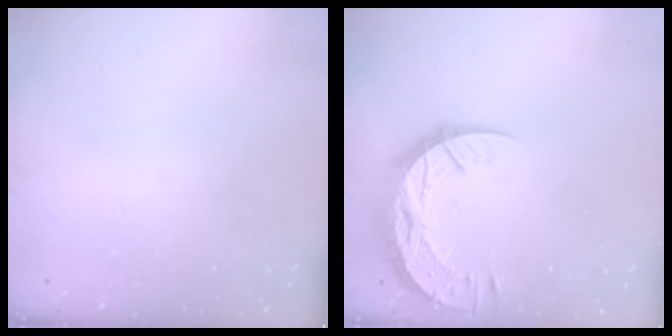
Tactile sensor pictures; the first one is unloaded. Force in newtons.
{"total": 15.7, "press": 15.6, "slide": 1.2}